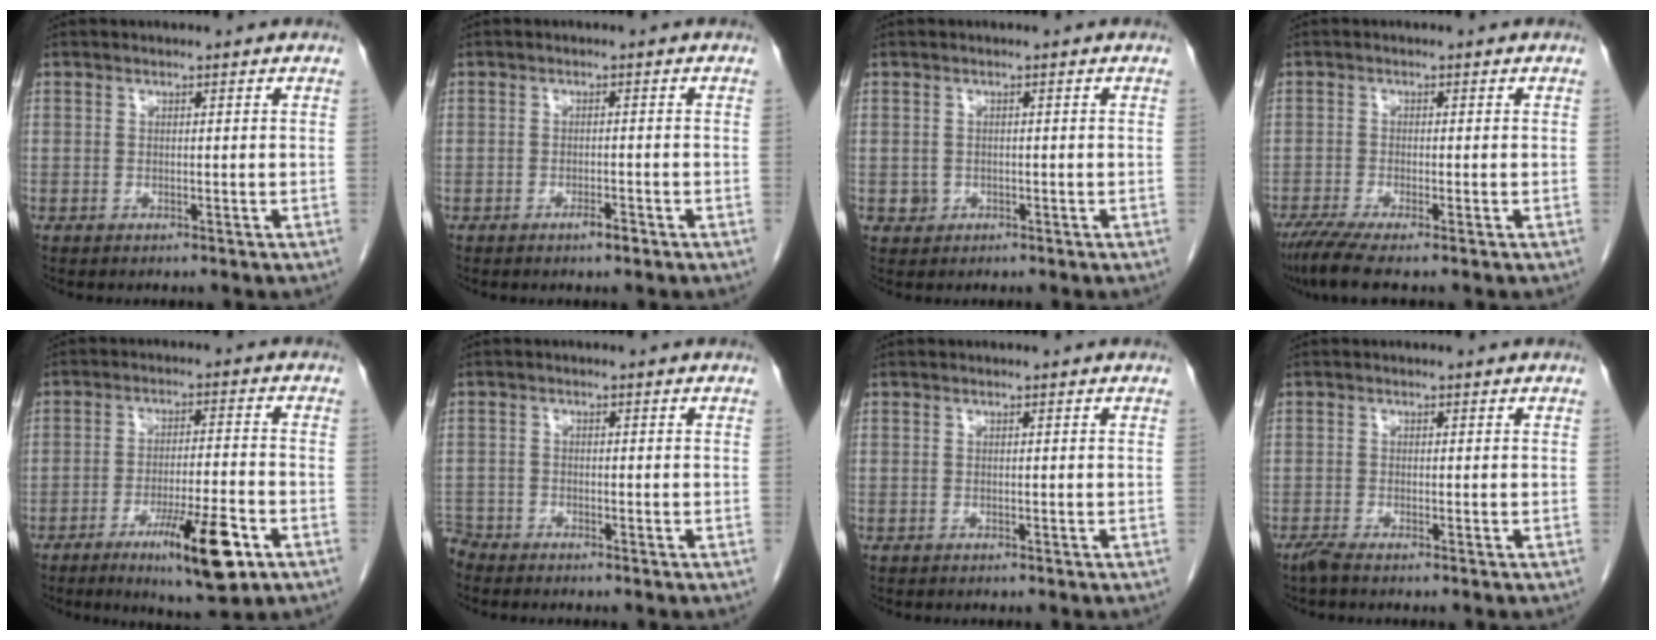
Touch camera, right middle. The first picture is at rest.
{"total": 1.7, "force": [-1.1, 0.3, 1.2], "torque": [-0.021, 0.000, -0.017]}
{"total": 1.3, "force": [-0.4, 1.2, 0.2], "torque": [0.001, 0.005, -0.004]}
{"total": 5.0, "force": [-3.6, 0.2, 3.4], "torque": [-0.066, -0.015, -0.068]}
{"total": 11.3, "force": [-5.8, 1.3, 9.6], "torque": [-0.152, -0.017, -0.089]}
{"total": 3.0, "force": [-2.9, 0.7, -0.1], "torque": [0.004, -0.006, -0.056]}
{"total": 0.0}
{"total": 1.4, "force": [-1.2, -0.1, 0.8], "torque": [-0.025, -0.006, -0.027]}